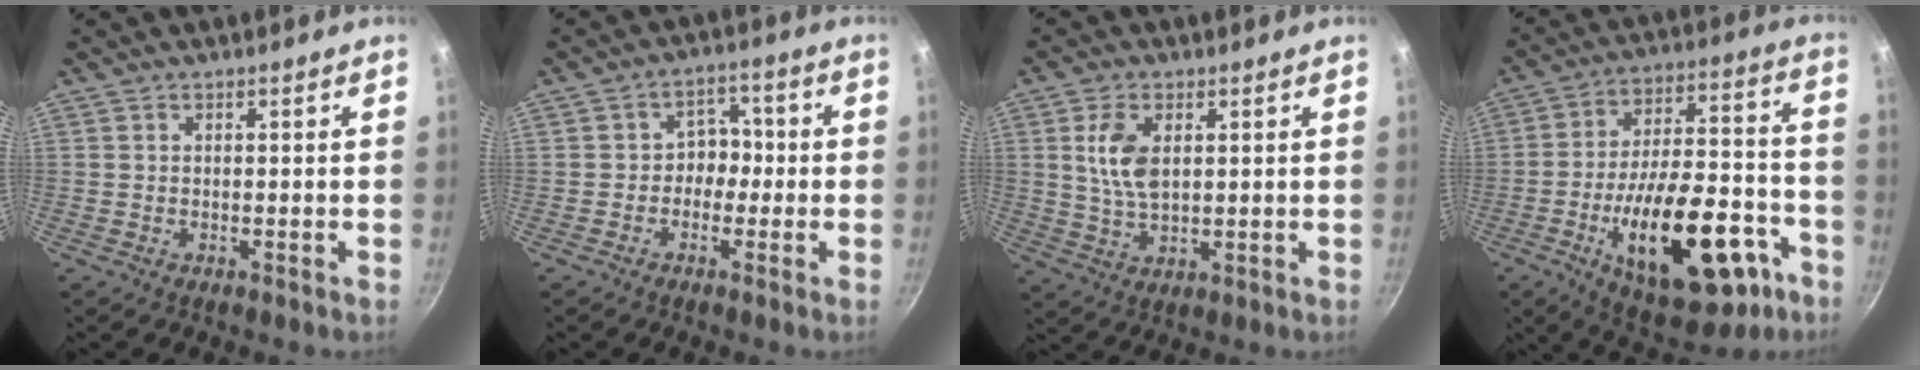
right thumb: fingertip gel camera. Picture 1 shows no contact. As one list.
[{"total": 5.0, "force": [-1.0, 4.2, 2.5], "torque": [0.016, 0.021, -0.024]}, {"total": 7.5, "force": [1.8, 4.2, 6.0], "torque": [-0.109, -0.009, 0.037]}, {"total": 26.5, "force": [-10.7, 12.4, 20.8], "torque": [-0.285, 0.055, -0.141]}]